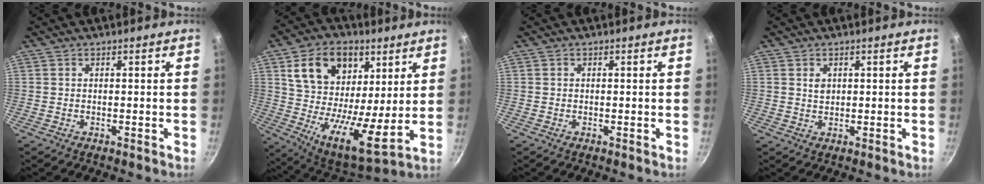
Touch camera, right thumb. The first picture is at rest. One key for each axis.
{"total": 21.1, "fx": 8.3, "fy": 13.0, "fz": 14.4, "tx": -0.223, "ty": -0.039, "tz": 0.137}
{"total": 0.0}
{"total": 2.0, "fx": 0.6, "fy": 1.6, "fz": 1.1, "tx": -0.013, "ty": 0.000, "tz": 0.011}